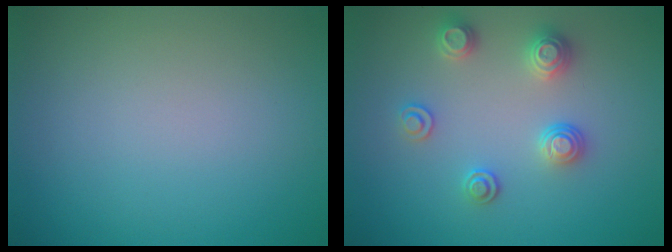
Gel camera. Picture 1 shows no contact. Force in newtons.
{"total": 2.6, "press": 2.6, "slide": 0.2}